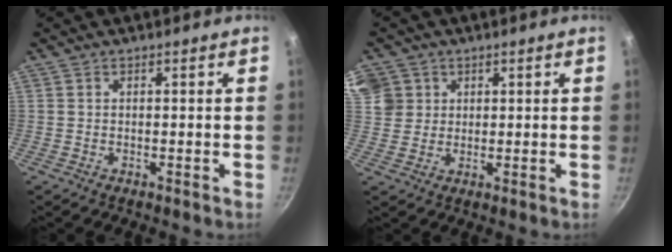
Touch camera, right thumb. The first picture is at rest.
{"total": 8.6, "force": [3.4, 7.5, 2.3], "torque": [-0.034, 0.004, 0.069]}